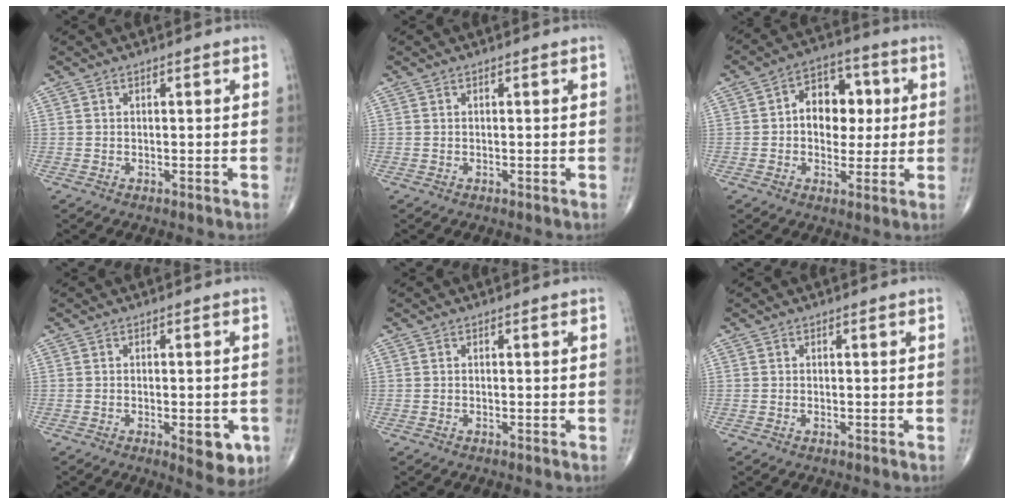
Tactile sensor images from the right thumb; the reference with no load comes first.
{"total": 0.0}
{"total": 10.8, "force": [1.1, 7.7, 7.4], "torque": [-0.063, 0.017, 0.011]}
{"total": 6.6, "force": [-2.4, 2.7, 5.6], "torque": [-0.053, -0.004, -0.024]}
{"total": 0.0}
{"total": 0.0}